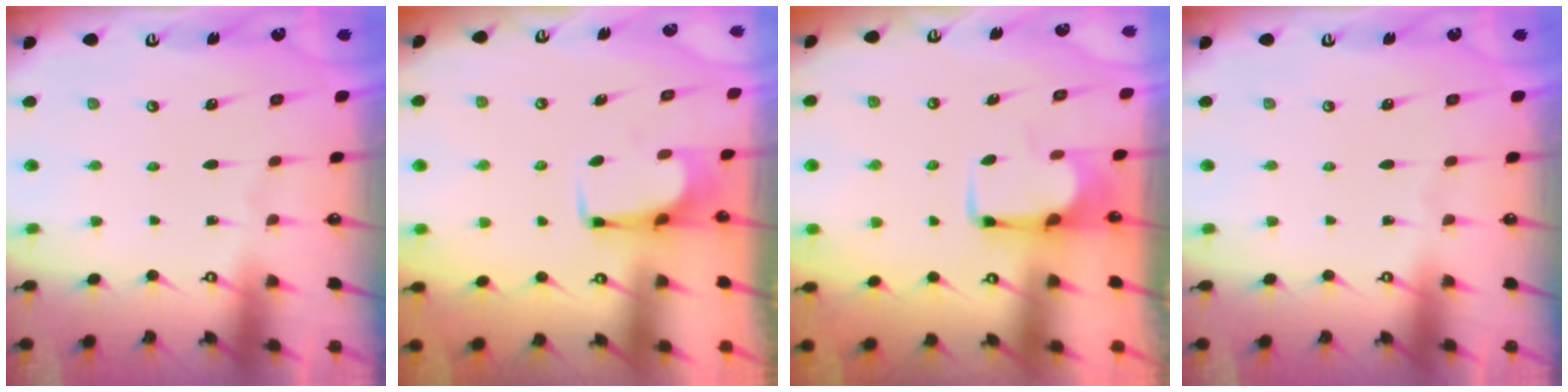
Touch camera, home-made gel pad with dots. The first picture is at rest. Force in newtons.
{"total": 3.5, "press": 3.5, "slide": 0.2}
{"total": 1.6, "press": 1.5, "slide": 0.7}
{"total": 0.0}